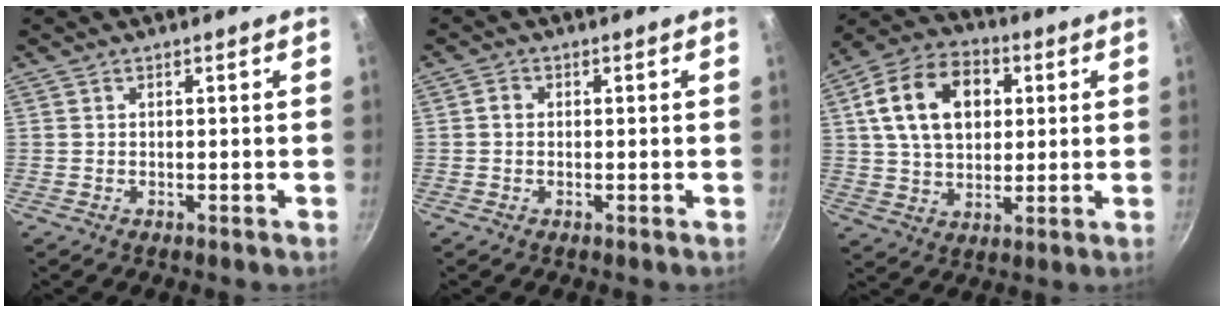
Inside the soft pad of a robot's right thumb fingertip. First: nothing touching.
{"total": 1.5, "force": [-0.1, 1.3, 0.8], "torque": [-0.015, 0.007, -0.005]}
{"total": 16.3, "force": [3.9, 11.4, 11.0], "torque": [-0.164, 0.012, 0.056]}